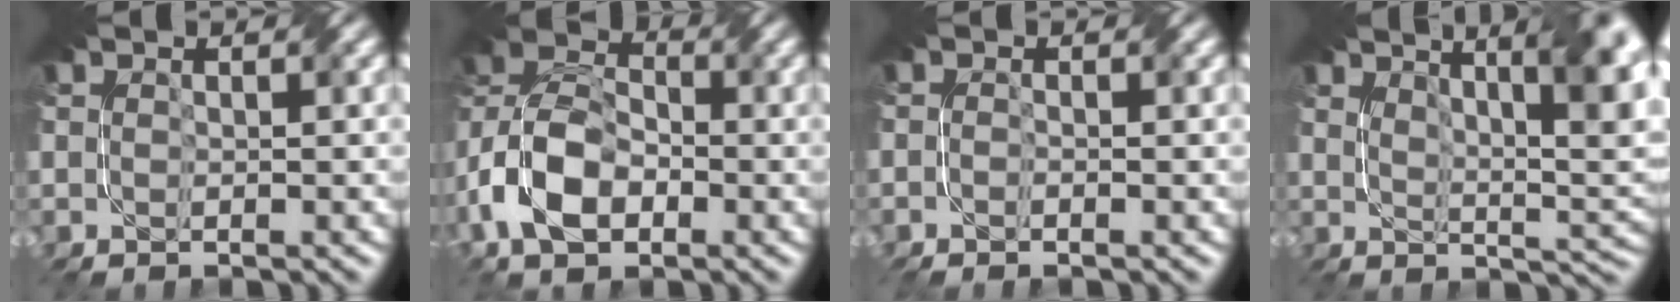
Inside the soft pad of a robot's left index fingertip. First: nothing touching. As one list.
[{"total": 9.5, "force": [-3.7, 6.0, 6.4], "torque": [-0.140, 0.000, -0.083]}, {"total": 0.9, "force": [-0.7, 0.2, 0.5], "torque": [-0.013, -0.002, -0.012]}, {"total": 11.7, "force": [5.9, 4.0, 9.2], "torque": [-0.099, 0.022, 0.074]}]